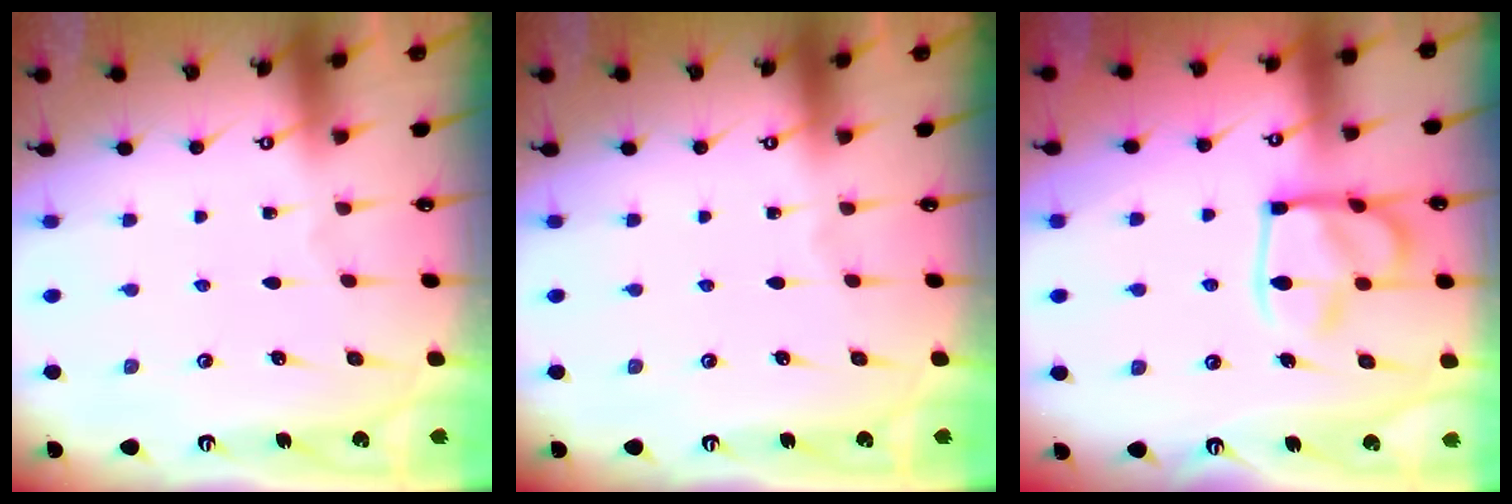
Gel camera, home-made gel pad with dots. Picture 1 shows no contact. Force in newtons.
{"total": 0.0}
{"total": 15.1, "press": 15.0, "slide": 1.6}